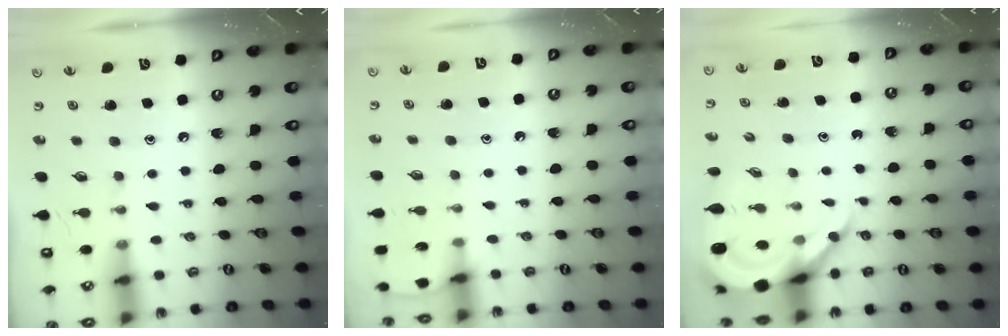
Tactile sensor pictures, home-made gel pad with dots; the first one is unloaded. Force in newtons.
{"total": 3.6, "press": 3.6, "slide": 0.5}
{"total": 9.5, "press": 9.4, "slide": 1.1}